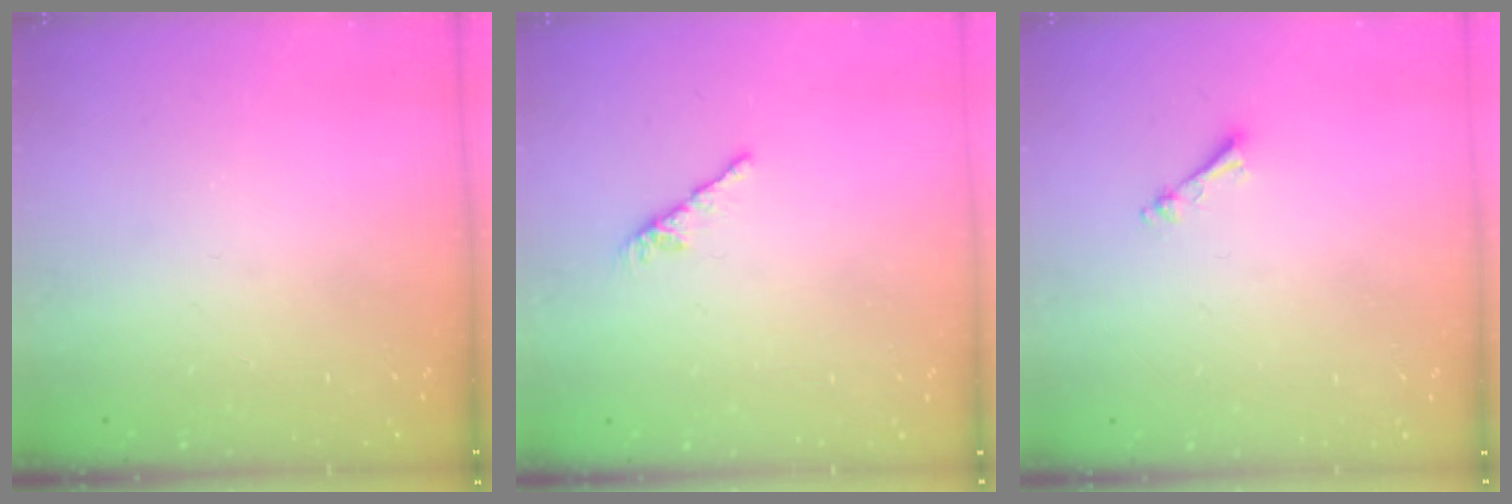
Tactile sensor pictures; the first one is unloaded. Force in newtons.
{"total": 0.0}
{"total": 2.5, "press": 2.5, "slide": 0.3}